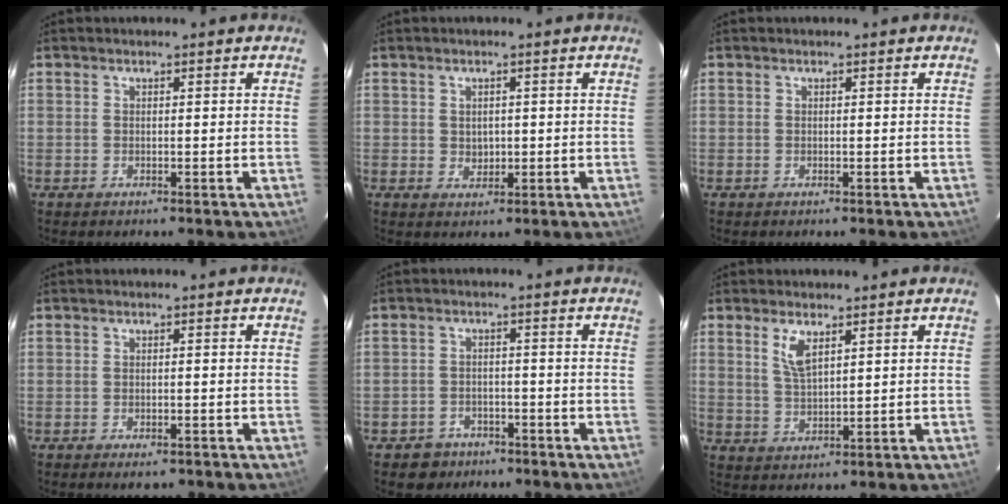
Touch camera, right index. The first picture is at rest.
{"total": 2.2, "force": [0.1, 2.0, 0.9], "torque": [-0.012, 0.001, 0.007]}
{"total": 0.0}
{"total": 2.4, "force": [-1.7, 1.0, 1.4], "torque": [-0.027, -0.005, -0.024]}
{"total": 5.1, "force": [-3.5, 3.7, 0.4], "torque": [-0.029, 0.018, -0.055]}
{"total": 4.6, "force": [2.4, 1.6, 3.6], "torque": [-0.068, -0.002, 0.050]}